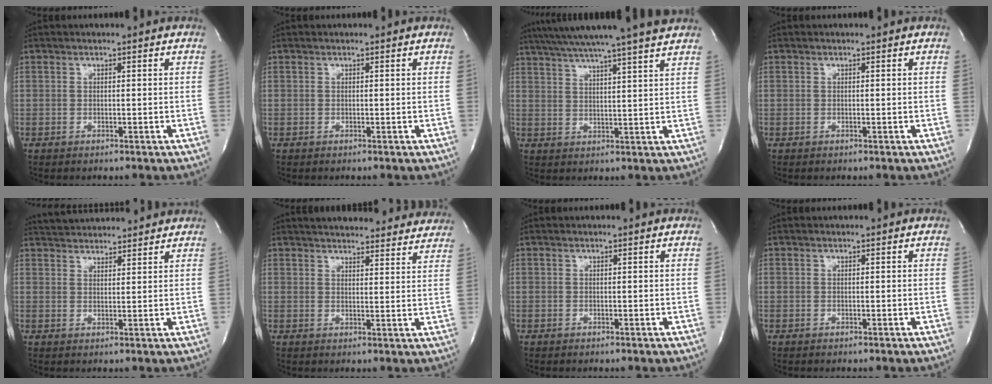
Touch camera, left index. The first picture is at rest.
{"total": 0.0}
{"total": 18.1, "force": [15.8, -1.1, 8.8], "torque": [-0.154, 0.002, 0.221]}
{"total": 0.0}
{"total": 9.6, "force": [9.2, 1.4, 2.3], "torque": [-0.041, 0.029, 0.133]}
{"total": 22.8, "force": [21.2, 4.8, 6.9], "torque": [-0.100, -0.010, 0.253]}
{"total": 0.0}
{"total": 0.0}